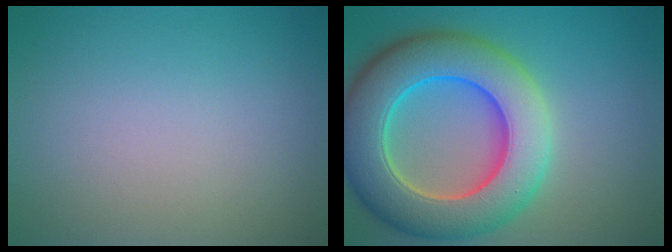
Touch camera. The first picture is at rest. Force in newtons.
{"total": 11.3, "press": 11.3, "slide": 0.8}